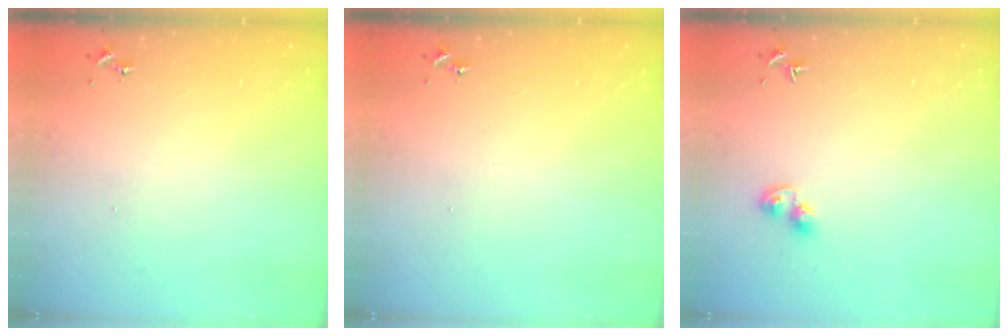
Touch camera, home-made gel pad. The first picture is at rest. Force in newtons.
{"total": 0.0}
{"total": 5.2, "press": 5.2, "slide": 0.2}